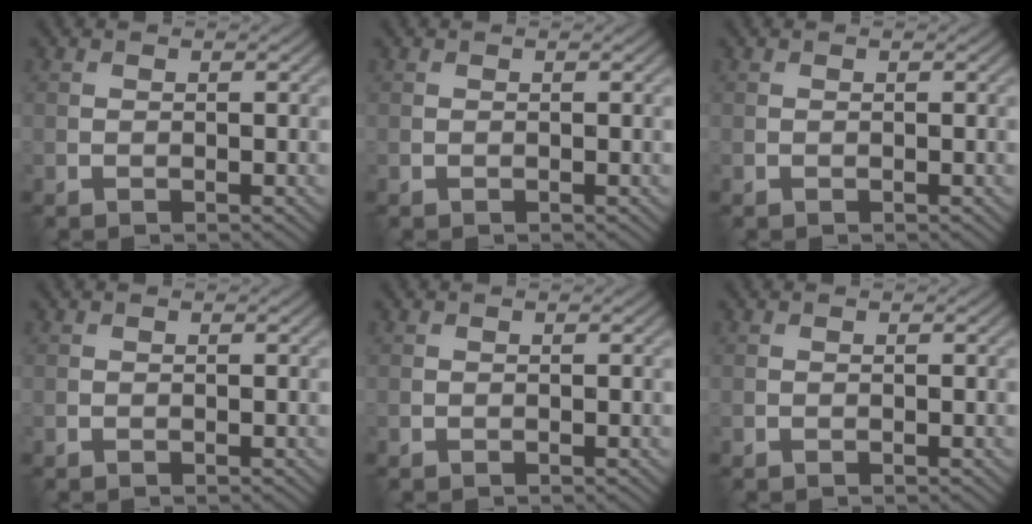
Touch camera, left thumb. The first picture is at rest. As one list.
[{"total": 0.0}, {"total": 0.0}, {"total": 0.0}, {"total": 0.0}, {"total": 0.0}]